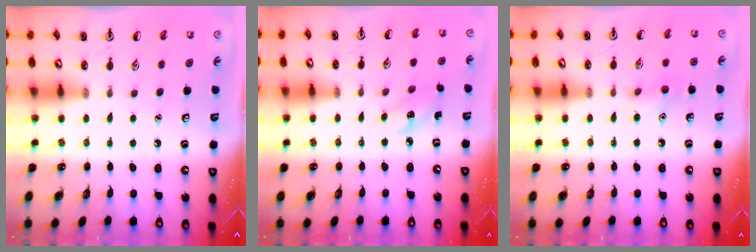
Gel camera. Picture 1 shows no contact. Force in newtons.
{"total": 2.7, "press": 2.6, "slide": 0.9}
{"total": 6.3, "press": 6.0, "slide": 1.9}